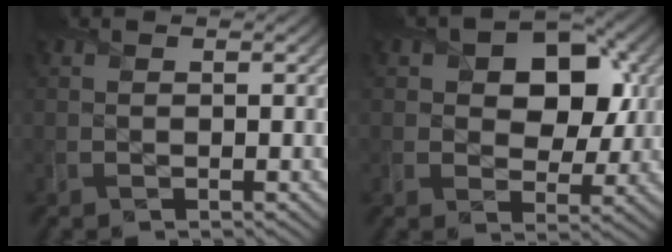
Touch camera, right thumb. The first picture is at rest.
{"total": 8.8, "force": [2.2, 6.2, 5.9], "torque": [-0.078, 0.001, 0.026]}